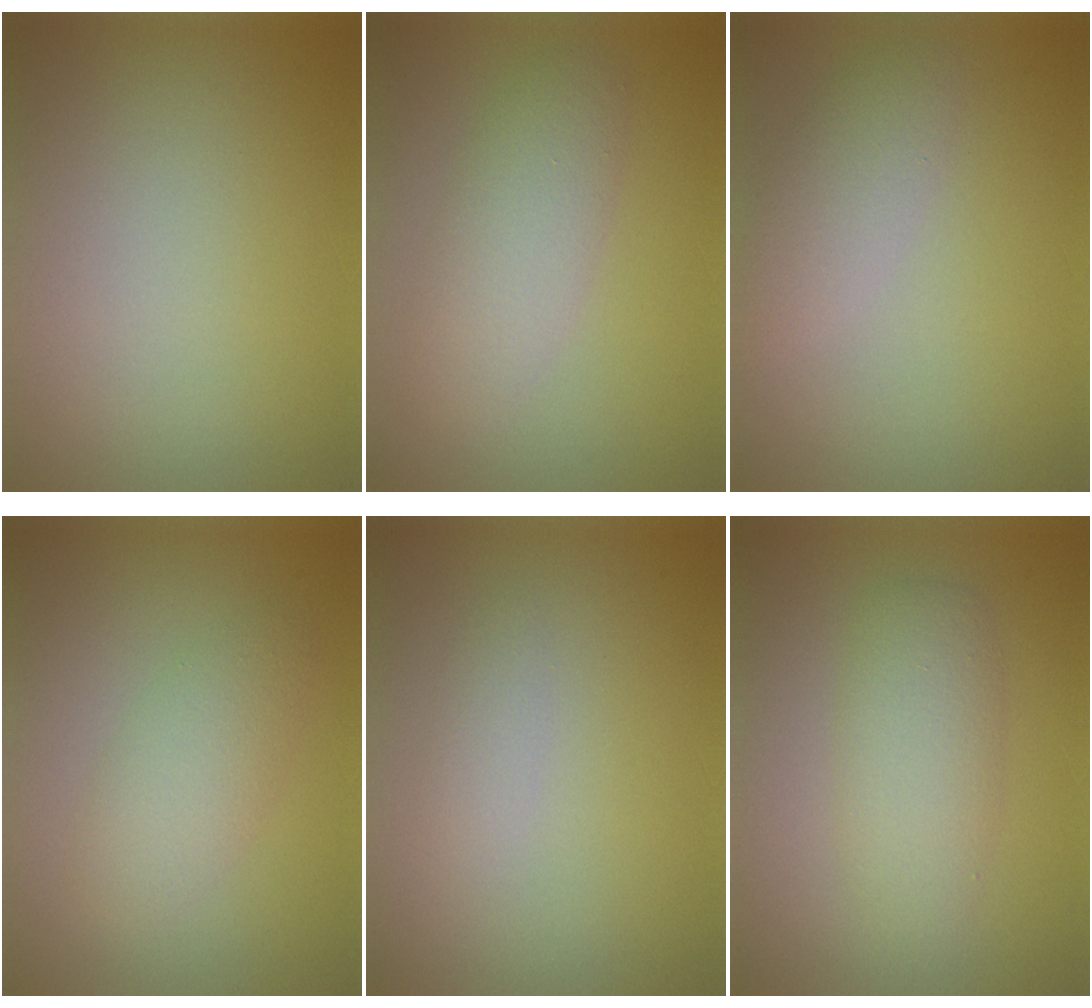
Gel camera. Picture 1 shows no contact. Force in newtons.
{"total": 3.4, "press": 3.4, "slide": 0.1}
{"total": 2.5, "press": 2.5, "slide": 0.0}
{"total": 2.9, "press": 2.9, "slide": 0.1}
{"total": 1.1, "press": 1.1, "slide": 0.1}
{"total": 2.3, "press": 2.3, "slide": 0.2}